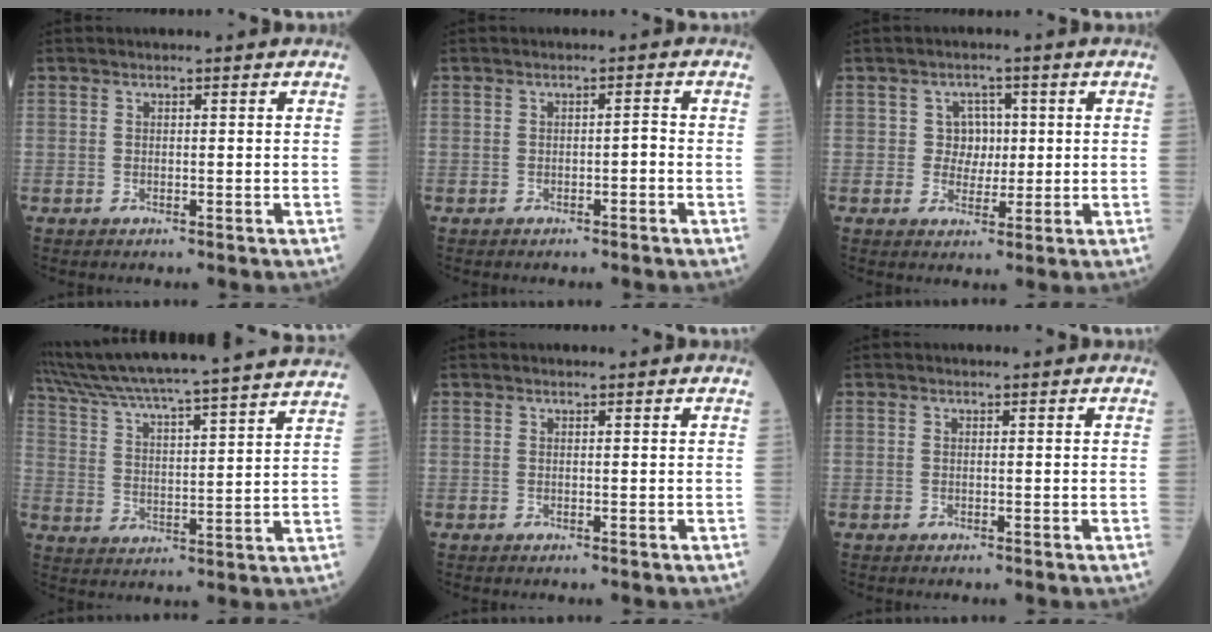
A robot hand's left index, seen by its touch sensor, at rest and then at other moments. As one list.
[{"total": 1.1, "force": [-0.5, 0.2, 0.9], "torque": [-0.010, 0.003, -0.010]}, {"total": 3.5, "force": [0.5, 3.3, 1.0], "torque": [-0.011, 0.007, 0.007]}, {"total": 27.2, "force": [24.8, -0.6, 11.3], "torque": [-0.197, -0.024, 0.345]}, {"total": 0.0}, {"total": 0.0}]